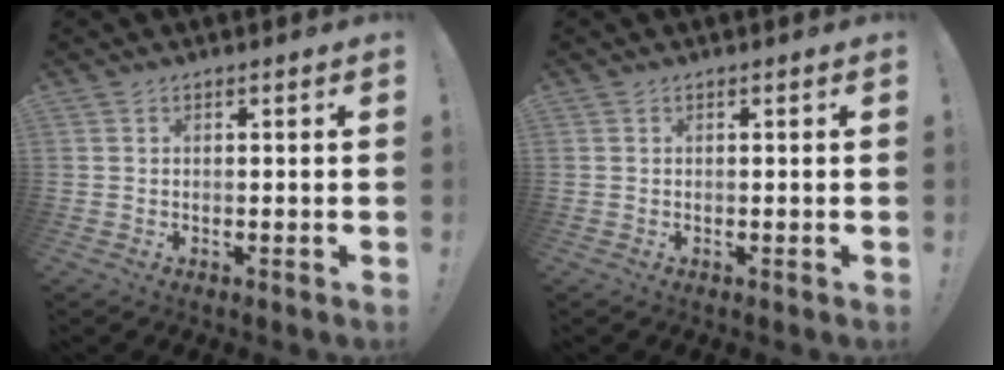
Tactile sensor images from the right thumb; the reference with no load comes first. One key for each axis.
{"total": 0.0}